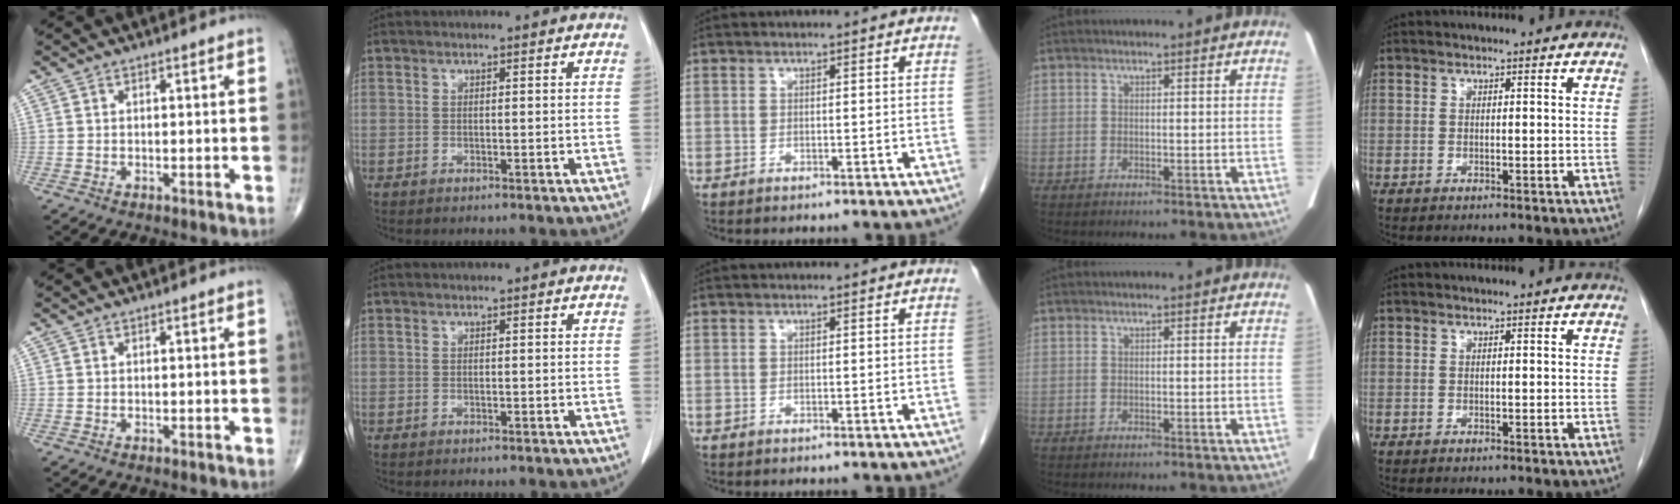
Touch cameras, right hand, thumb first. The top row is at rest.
{}